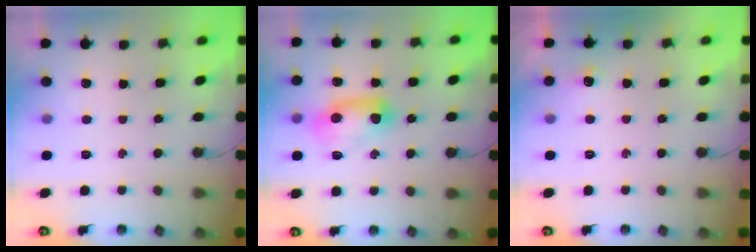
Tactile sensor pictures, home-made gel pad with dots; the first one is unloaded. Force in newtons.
{"total": 12.3, "press": 11.5, "slide": 4.2}
{"total": 5.7, "press": 5.6, "slide": 1.1}